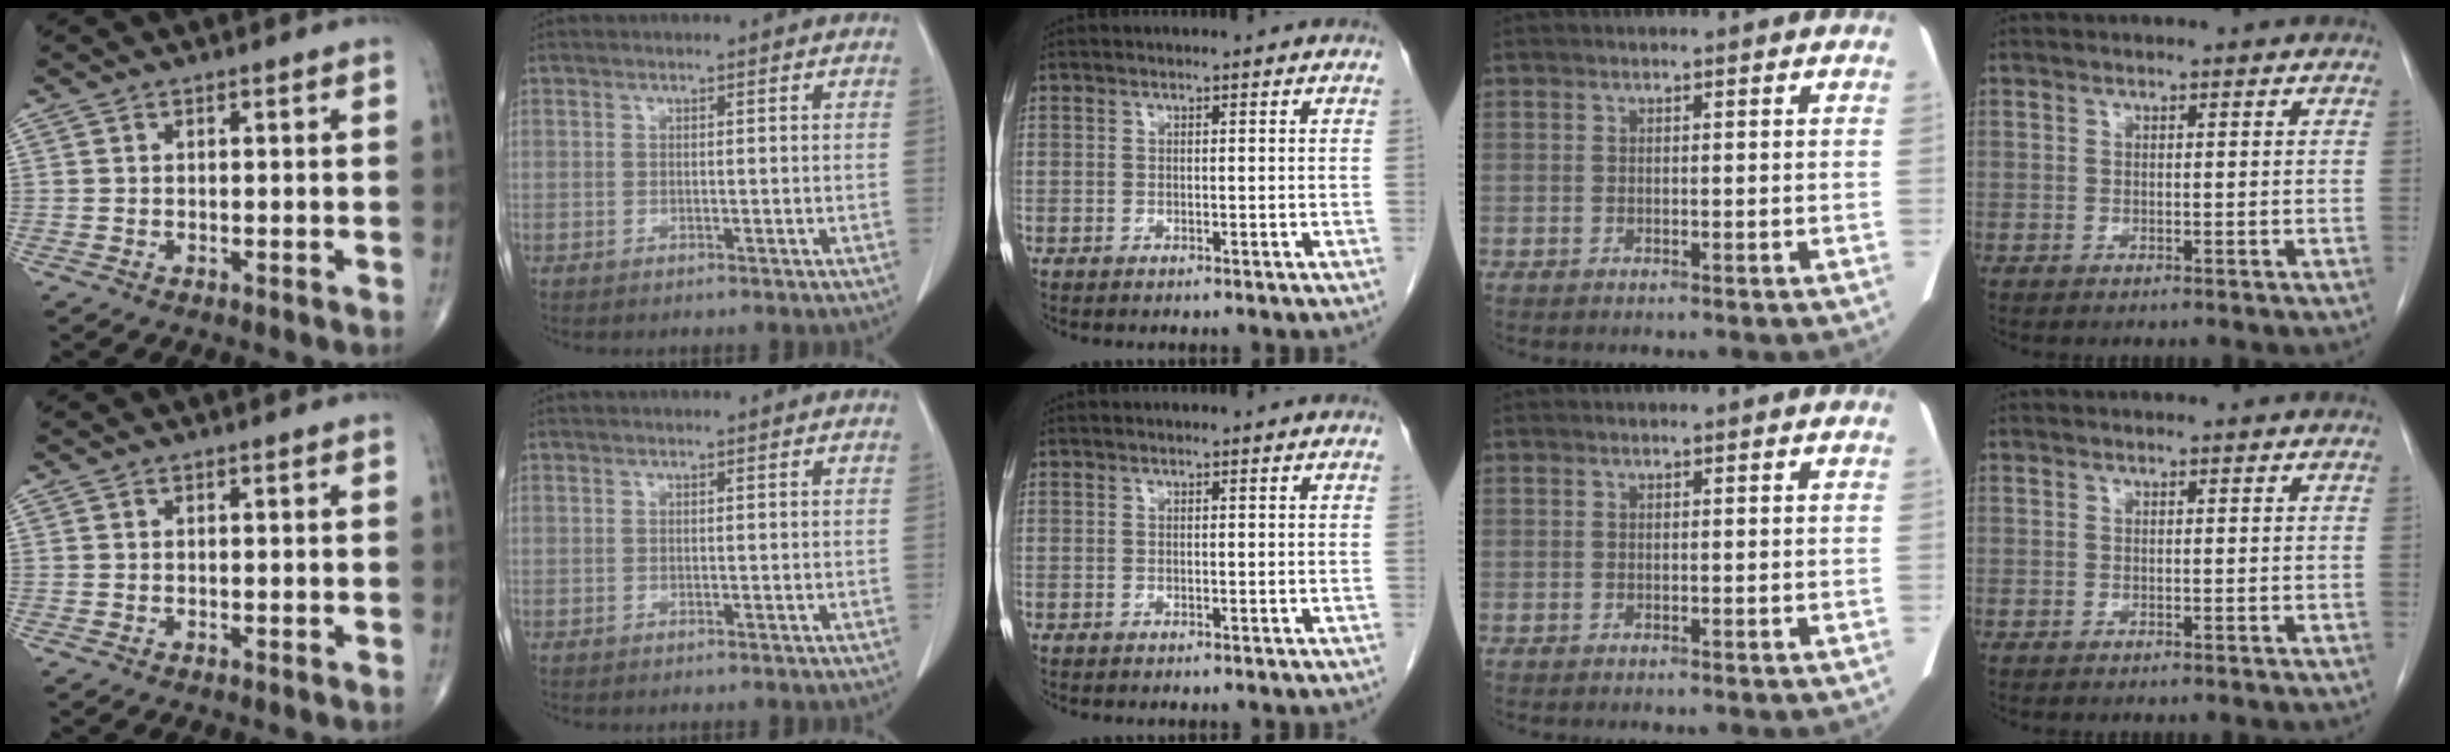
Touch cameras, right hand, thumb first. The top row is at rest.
{}